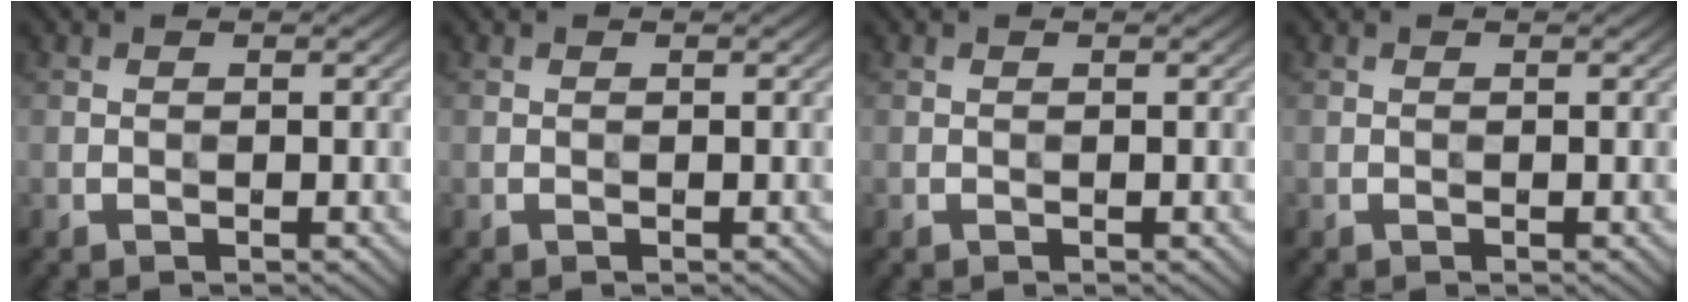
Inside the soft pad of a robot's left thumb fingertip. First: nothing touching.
{"total": 0.0}
{"total": 0.0}
{"total": 0.0}